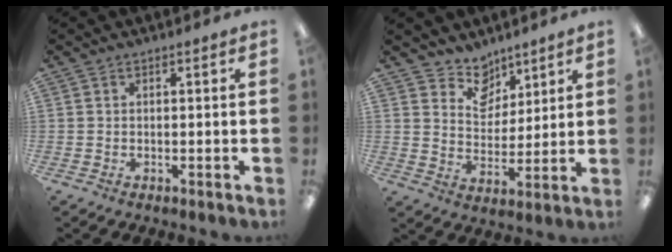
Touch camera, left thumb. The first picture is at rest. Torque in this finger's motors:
{"motor_torque": [0.17, 0.27, -0.30, -0.42, -0.02]}